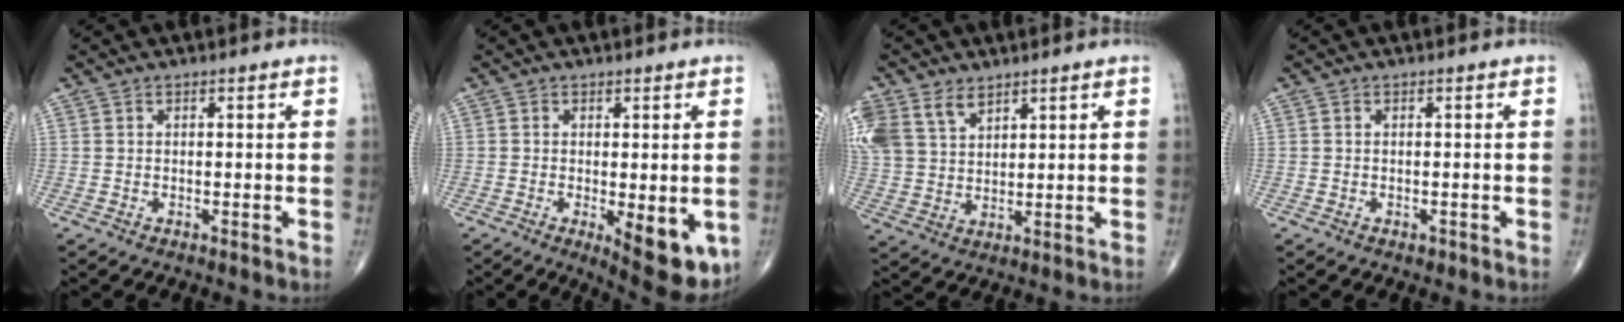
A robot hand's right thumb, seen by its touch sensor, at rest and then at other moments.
{"total": 10.1, "force": [-2.7, 3.8, 8.9], "torque": [-0.110, -0.020, -0.029]}
{"total": 14.3, "force": [7.6, 9.6, 7.4], "torque": [-0.187, 0.008, 0.160]}
{"total": 0.7, "force": [-0.3, 0.5, 0.3], "torque": [-0.005, 0.000, -0.004]}